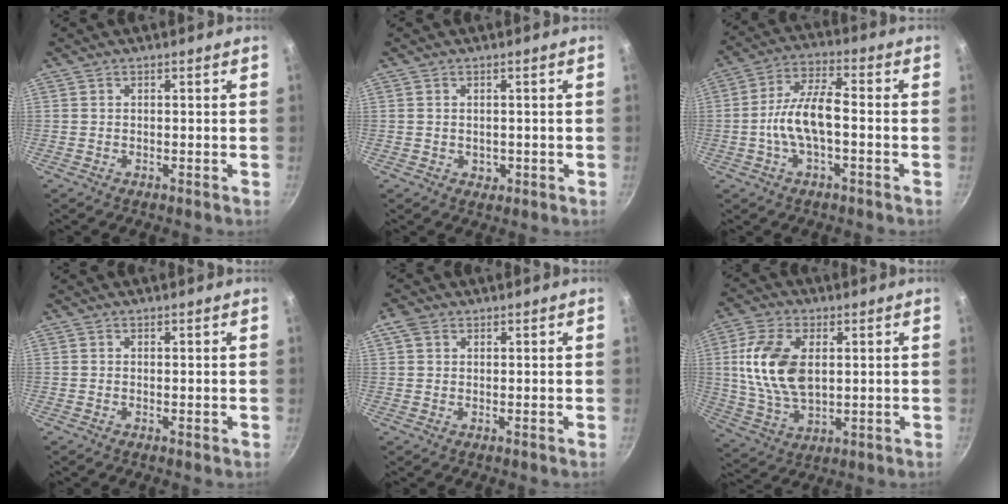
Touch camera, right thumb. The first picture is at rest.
{"total": 1.7, "force": [-0.2, 1.4, 0.9], "torque": [-0.008, -0.001, 0.000]}
{"total": 9.8, "force": [-1.8, 3.9, 8.8], "torque": [-0.158, 0.034, -0.044]}
{"total": 0.0}
{"total": 2.7, "force": [1.2, 1.9, 1.5], "torque": [-0.027, 0.003, 0.020]}
{"total": 14.4, "force": [2.3, 8.5, 11.4], "torque": [-0.209, -0.008, 0.047]}